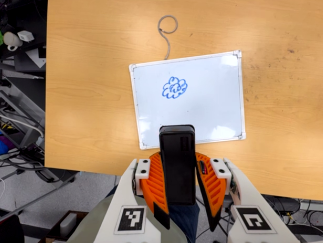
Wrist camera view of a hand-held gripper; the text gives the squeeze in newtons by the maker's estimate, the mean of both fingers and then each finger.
{"total": 9.1, "left": 8.0, "right": 10.2}